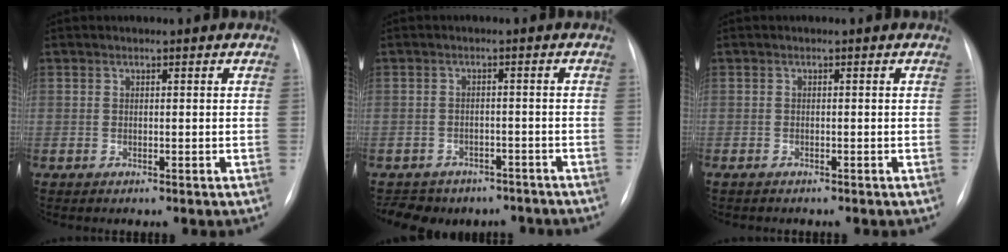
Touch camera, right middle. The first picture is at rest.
{"total": 9.5, "force": [-7.6, 5.4, 1.6], "torque": [-0.030, 0.011, -0.085]}
{"total": 1.0, "force": [-0.9, 0.2, 0.4], "torque": [-0.007, -0.003, -0.009]}